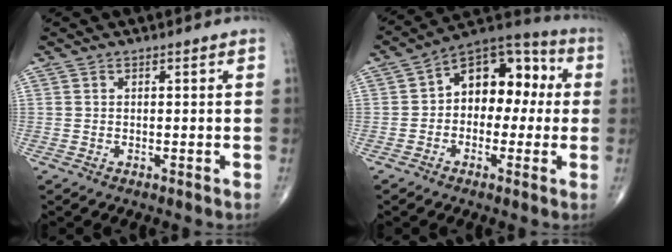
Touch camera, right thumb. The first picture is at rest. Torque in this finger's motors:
{"motor_torque": [0.16, 0.27, 0.97, 0.13, 0.14]}